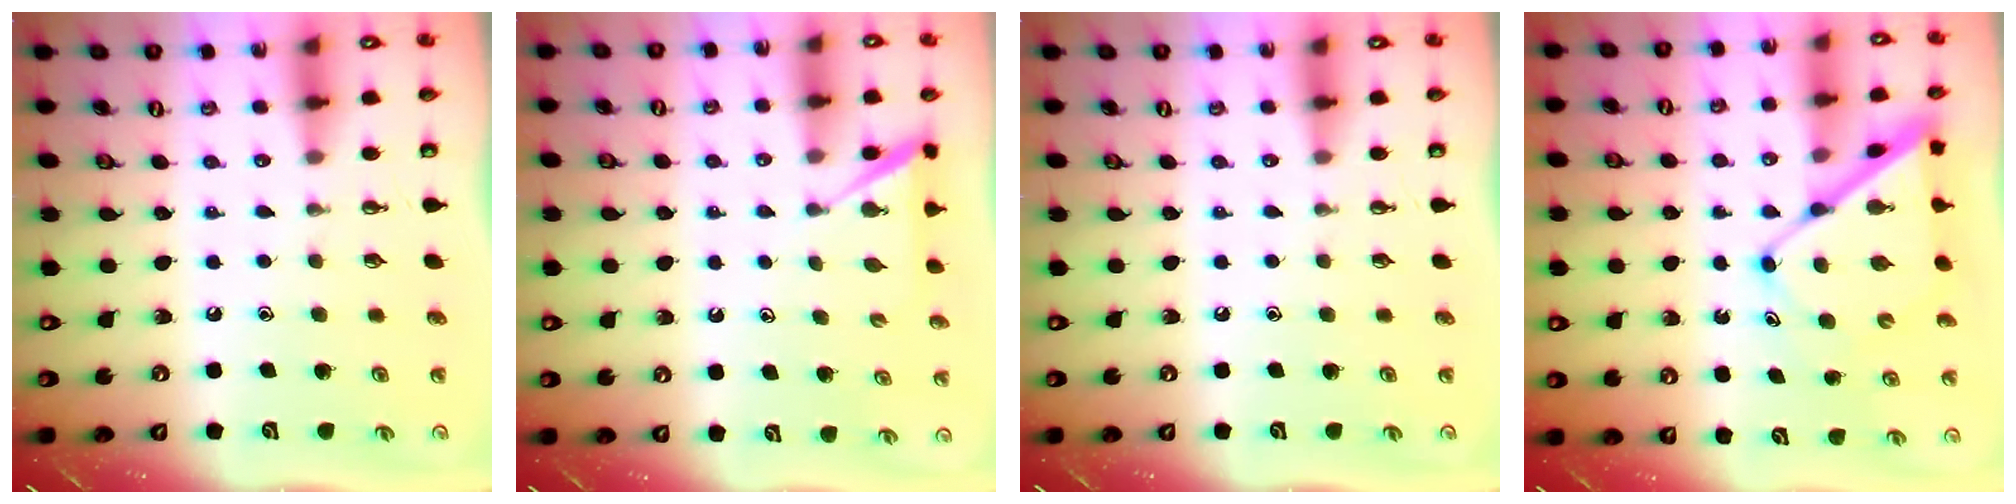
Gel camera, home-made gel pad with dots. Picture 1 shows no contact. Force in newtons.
{"total": 3.9, "press": 3.9, "slide": 0.4}
{"total": 0.0}
{"total": 11.8, "press": 11.7, "slide": 1.1}